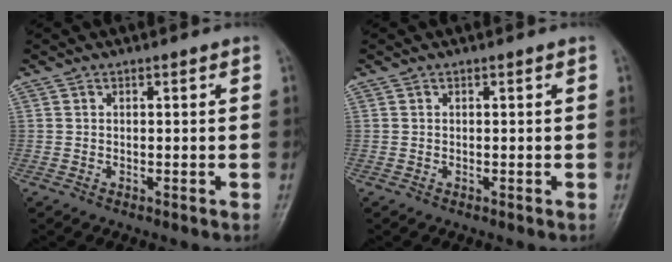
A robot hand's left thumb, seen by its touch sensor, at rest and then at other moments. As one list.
[{"total": 0.0}]